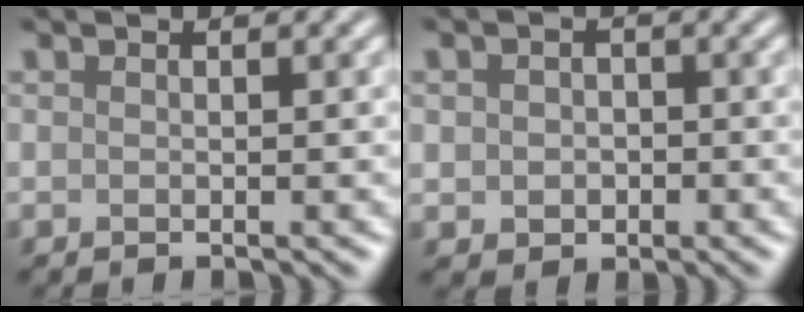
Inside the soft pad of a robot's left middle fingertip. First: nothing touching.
{"total": 2.2, "force": [-0.2, 1.9, 1.1], "torque": [-0.016, -0.005, -0.006]}